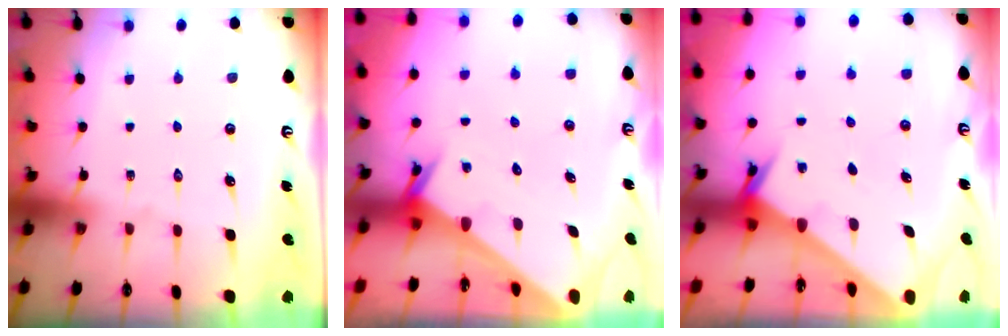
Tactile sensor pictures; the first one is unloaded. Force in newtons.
{"total": 2.4, "press": 2.4, "slide": 0.1}
{"total": 2.5, "press": 2.5, "slide": 0.2}